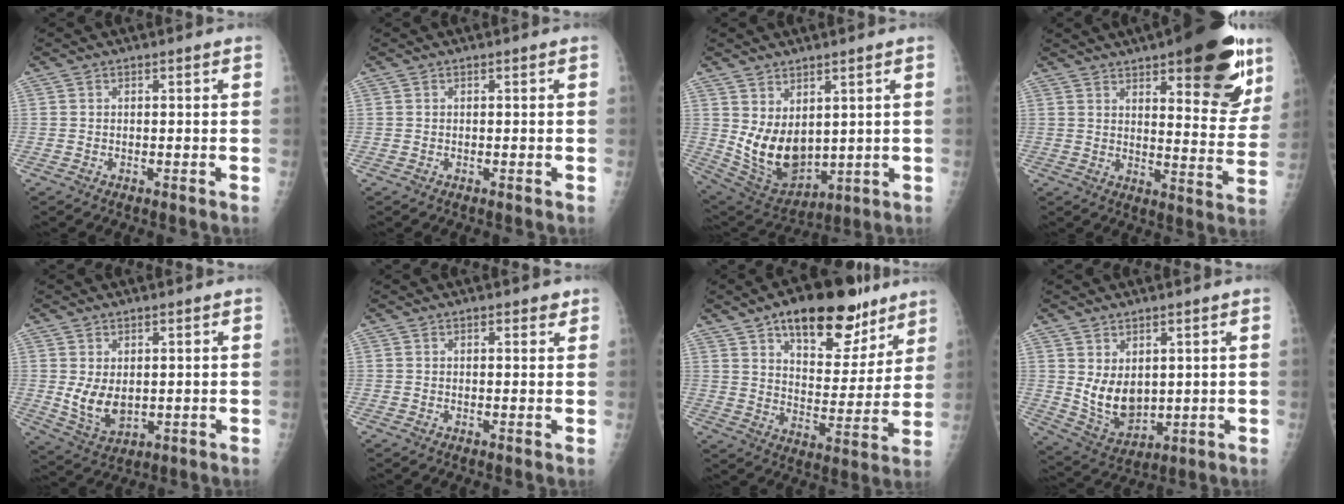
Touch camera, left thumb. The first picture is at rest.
{"total": 0.0}
{"total": 11.6, "force": [2.4, 7.1, 8.8], "torque": [-0.130, -0.032, 0.073]}
{"total": 22.5, "force": [12.6, 7.4, 17.1], "torque": [-0.184, -0.052, 0.171]}
{"total": 6.5, "force": [0.7, 4.1, 5.0], "torque": [-0.077, -0.020, 0.029]}
{"total": 2.1, "force": [1.5, 0.9, 1.2], "torque": [-0.003, -0.006, 0.016]}
{"total": 20.3, "force": [12.9, 9.6, 12.3], "torque": [-0.128, -0.053, 0.199]}
{"total": 8.6, "force": [2.0, 5.6, 6.2], "torque": [-0.086, -0.028, 0.061]}